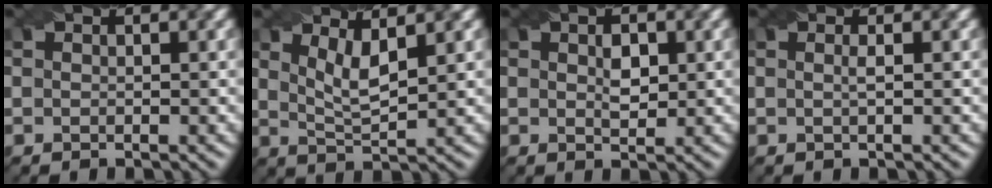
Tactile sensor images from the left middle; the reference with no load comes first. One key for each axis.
{"total": 3.1, "fx": 1.6, "fy": 0.8, "fz": 2.6, "tx": -0.053, "ty": -0.006, "tz": 0.033}
{"total": 1.9, "fx": 0.5, "fy": 1.1, "fz": 1.5, "tx": -0.026, "ty": 0.000, "tz": 0.010}
{"total": 1.0, "fx": 0.1, "fy": 0.3, "fz": 1.0, "tx": -0.013, "ty": -0.004, "tz": -0.004}